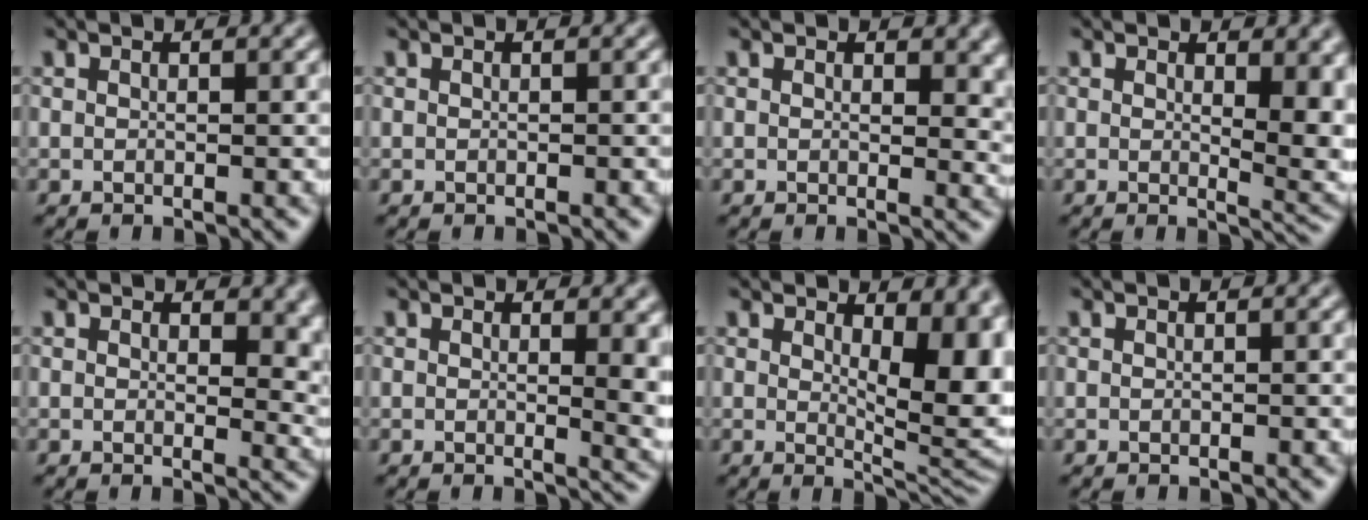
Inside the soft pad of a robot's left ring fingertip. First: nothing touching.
{"total": 0.0}
{"total": 3.1, "force": [1.0, 1.9, 2.3], "torque": [-0.020, -0.007, 0.012]}
{"total": 6.2, "force": [1.0, 2.6, 5.6], "torque": [-0.066, -0.012, 0.023]}
{"total": 4.3, "force": [1.3, 2.6, 3.3], "torque": [-0.025, -0.011, 0.018]}
{"total": 4.5, "force": [0.8, 1.9, 4.1], "torque": [-0.031, -0.007, 0.016]}
{"total": 8.4, "force": [1.8, 3.6, 7.4], "torque": [-0.080, -0.009, 0.035]}
{"total": 0.0}